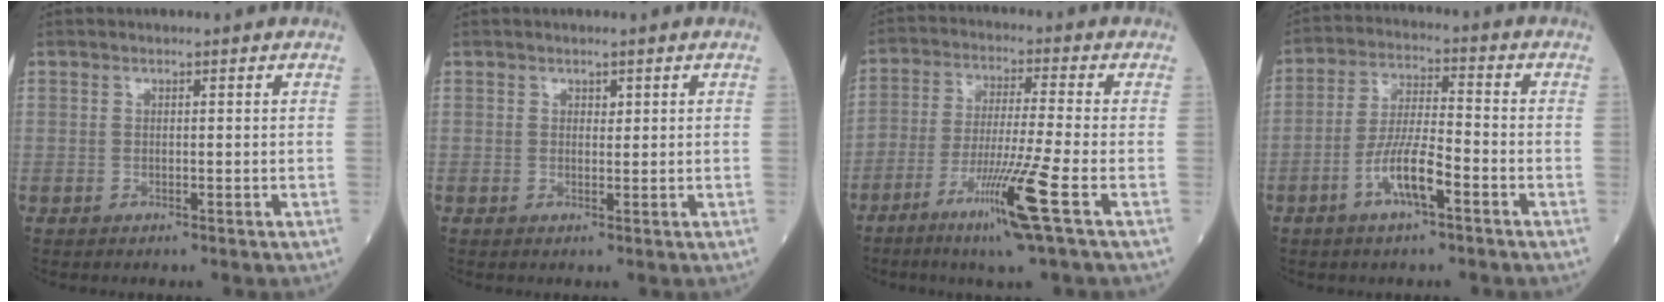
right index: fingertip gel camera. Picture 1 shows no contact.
{"total": 0.9, "force": [0.5, 0.6, 0.5], "torque": [0.000, -0.001, 0.006]}
{"total": 10.7, "force": [-5.2, -1.2, 9.2], "torque": [-0.176, -0.023, -0.101]}
{"total": 8.2, "force": [-3.7, 1.4, 7.1], "torque": [-0.142, 0.002, -0.070]}